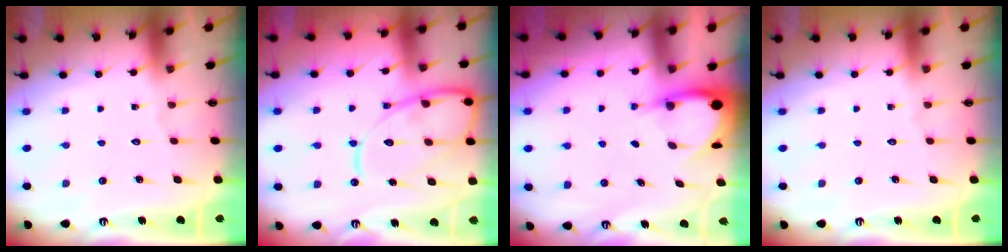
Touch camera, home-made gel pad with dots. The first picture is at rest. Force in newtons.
{"total": 15.5, "press": 15.5, "slide": 1.6}
{"total": 3.9, "press": 3.9, "slide": 0.3}
{"total": 0.0}